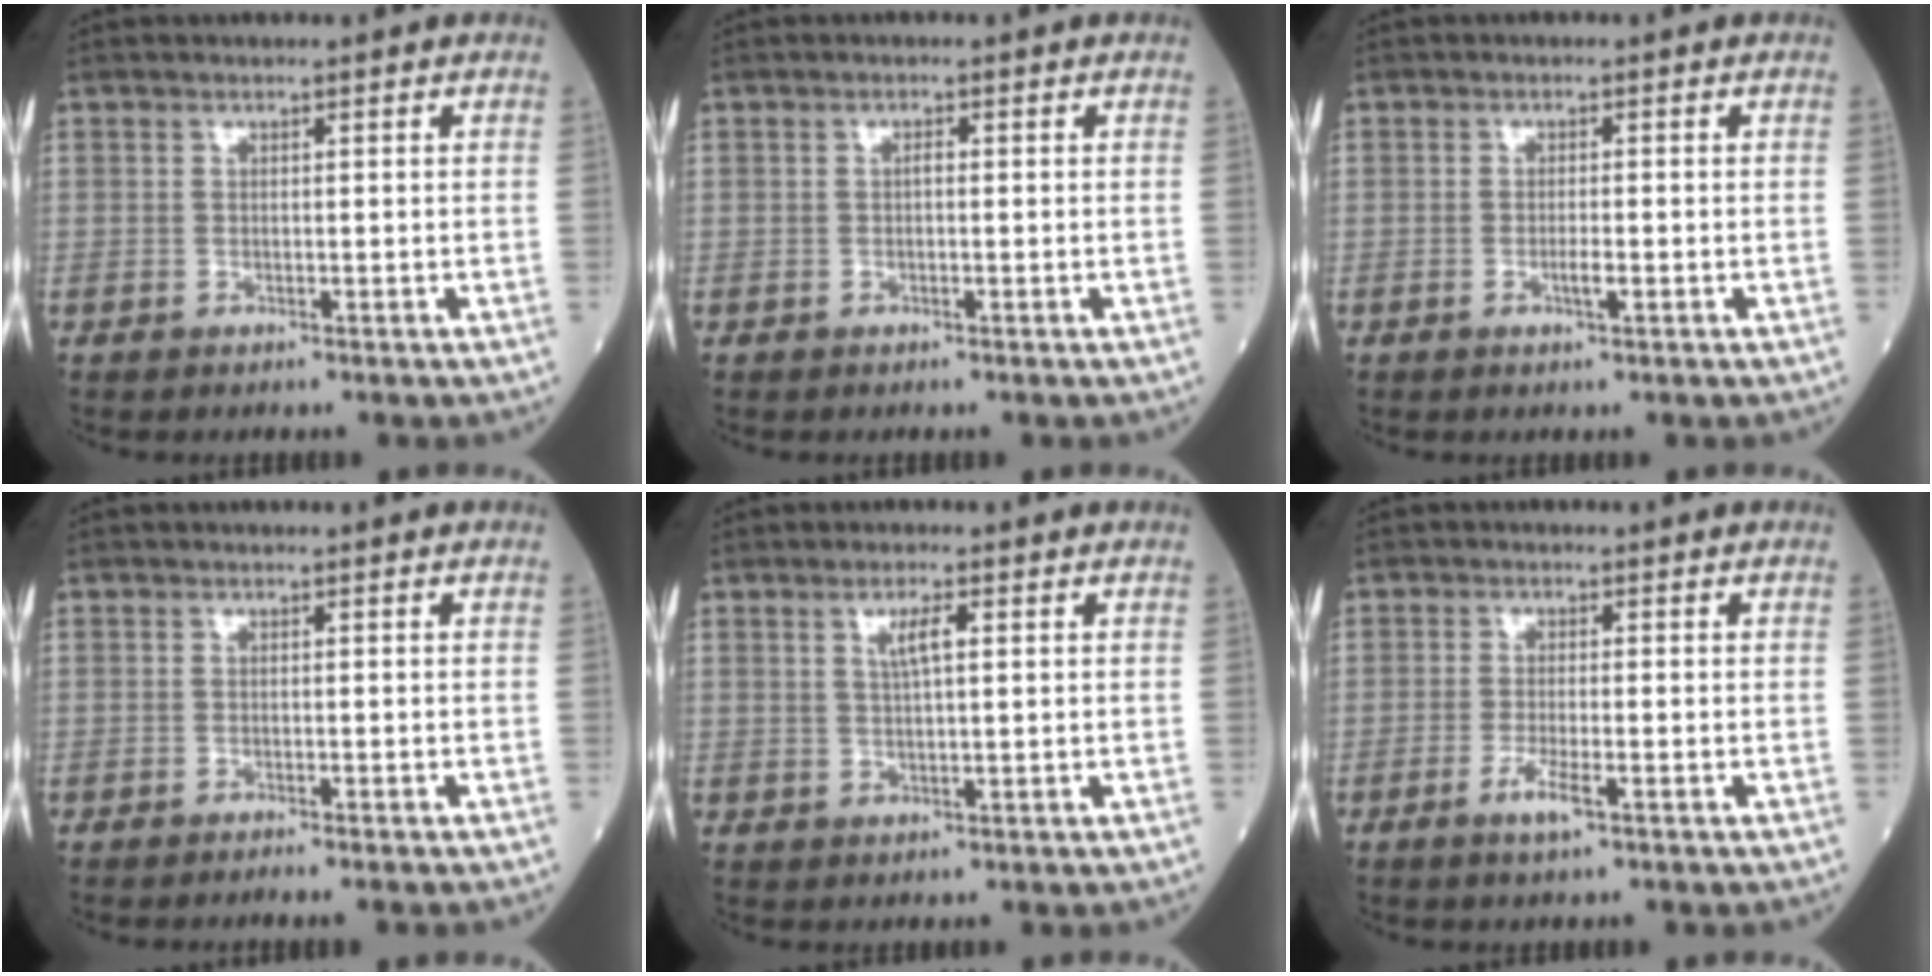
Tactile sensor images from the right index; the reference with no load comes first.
{"total": 0.6, "force": [-0.1, 0.2, 0.6], "torque": [-0.011, 0.002, -0.003]}
{"total": 1.6, "force": [-0.6, 0.2, 1.5], "torque": [-0.029, -0.001, -0.011]}
{"total": 2.2, "force": [-2.0, -0.2, 1.1], "torque": [-0.011, 0.000, -0.025]}
{"total": 2.9, "force": [1.0, 0.3, 2.8], "torque": [-0.053, 0.003, 0.018]}
{"total": 3.0, "force": [-1.5, 0.2, 2.6], "torque": [-0.055, -0.005, -0.030]}